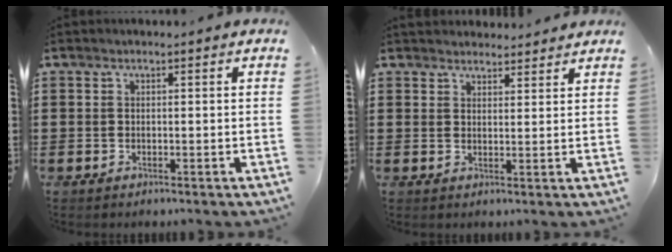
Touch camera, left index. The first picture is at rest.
{"total": 2.7, "force": [2.6, 0.6, -0.2], "torque": [-0.003, -0.005, 0.051]}